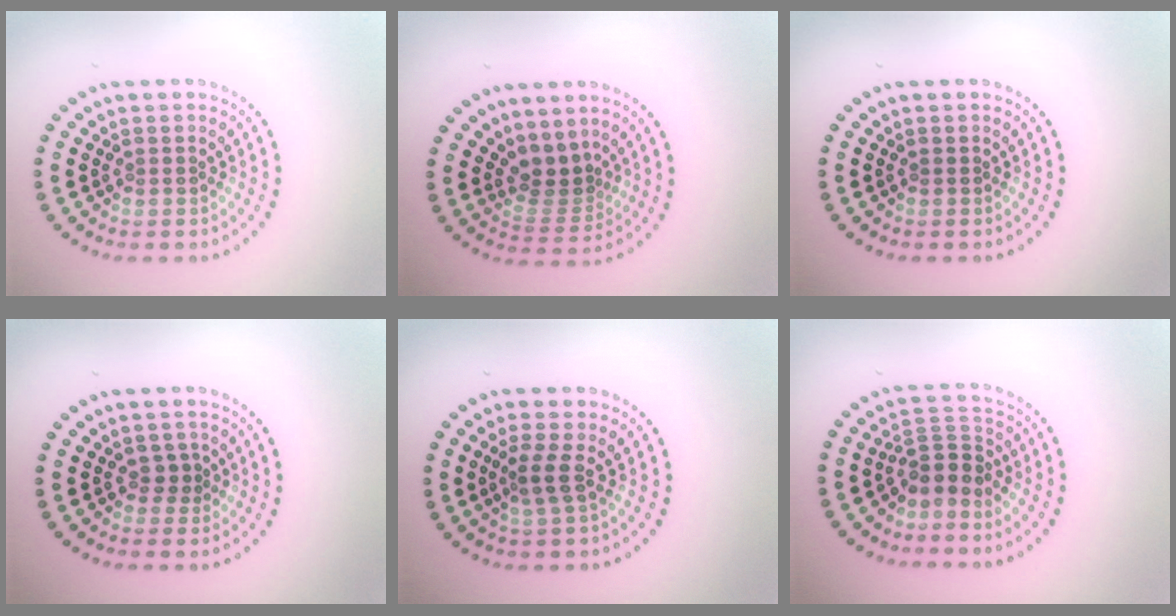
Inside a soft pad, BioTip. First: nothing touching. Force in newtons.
{"total": 2.8, "press": 1.8, "slide": 2.1}
{"total": 0.0}
{"total": 0.9, "press": 0.7, "slide": 0.5}
{"total": 1.9, "press": 1.2, "slide": 1.5}
{"total": 2.8, "press": 2.1, "slide": 1.8}